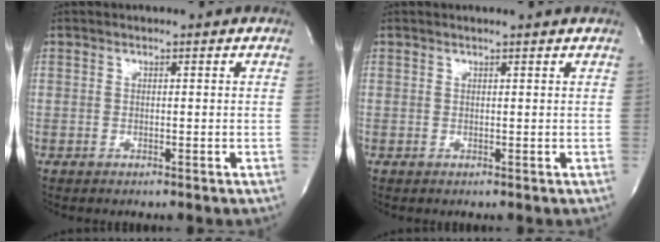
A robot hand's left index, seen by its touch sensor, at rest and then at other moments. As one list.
[{"total": 1.8, "force": [1.6, -0.3, 0.6], "torque": [-0.014, 0.005, 0.021]}]